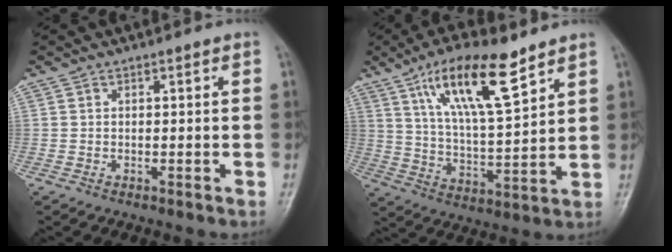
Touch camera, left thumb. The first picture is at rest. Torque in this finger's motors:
{"motor_torque": [1.43, 1.43, 1.69, -1.09, 0.24]}